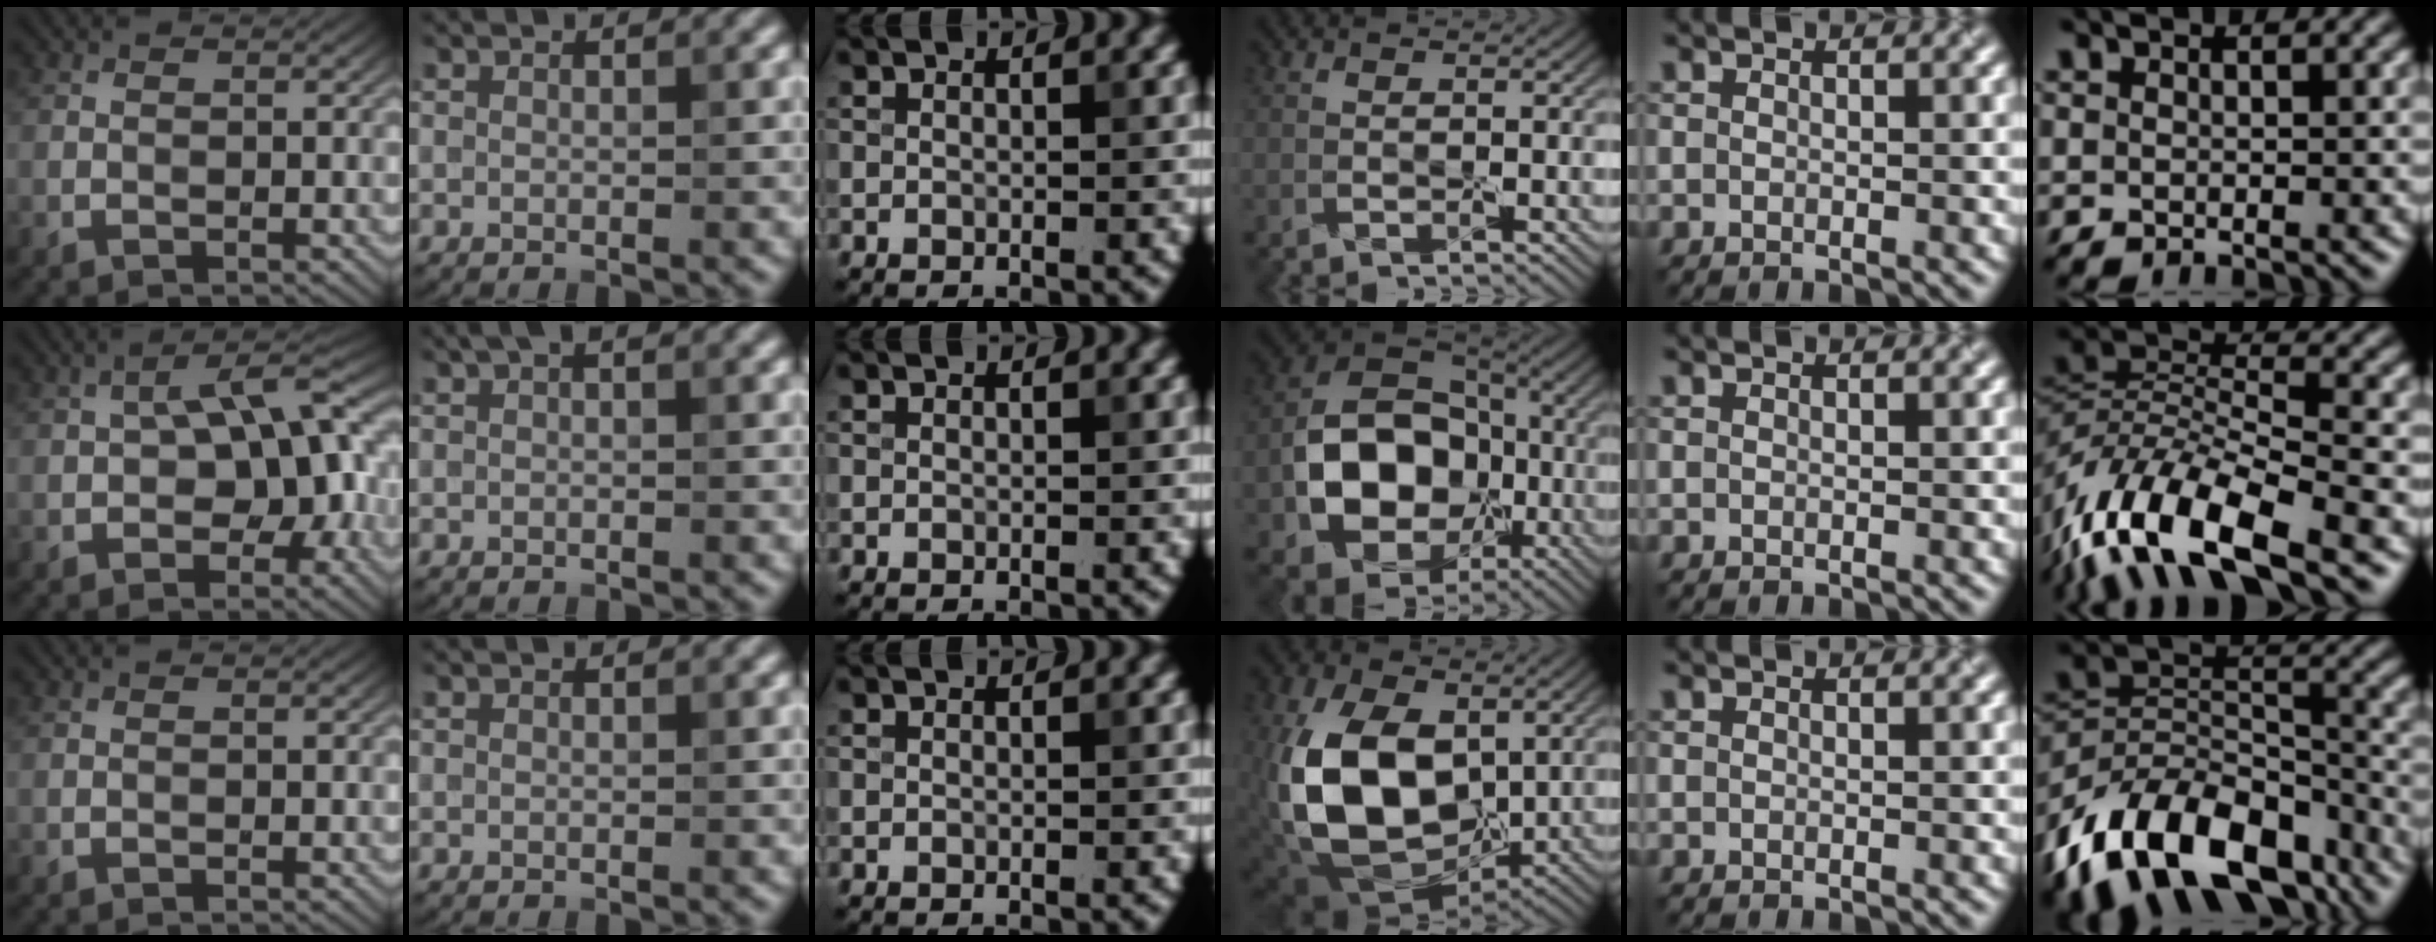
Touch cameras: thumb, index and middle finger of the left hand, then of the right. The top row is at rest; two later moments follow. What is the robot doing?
{"motion": "peel", "object": "plastic screen protector"}